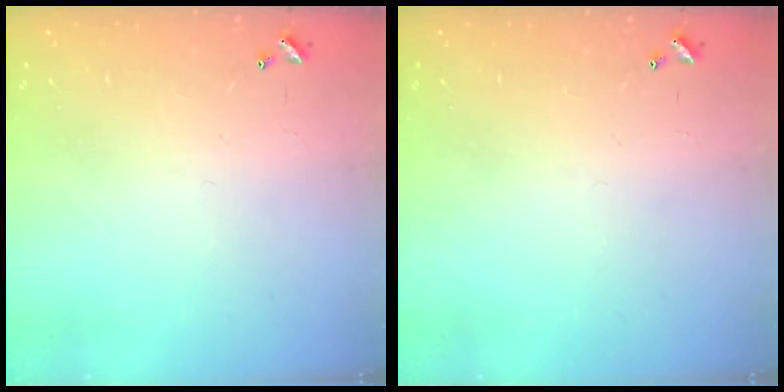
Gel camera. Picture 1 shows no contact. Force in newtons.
{"total": 0.0}